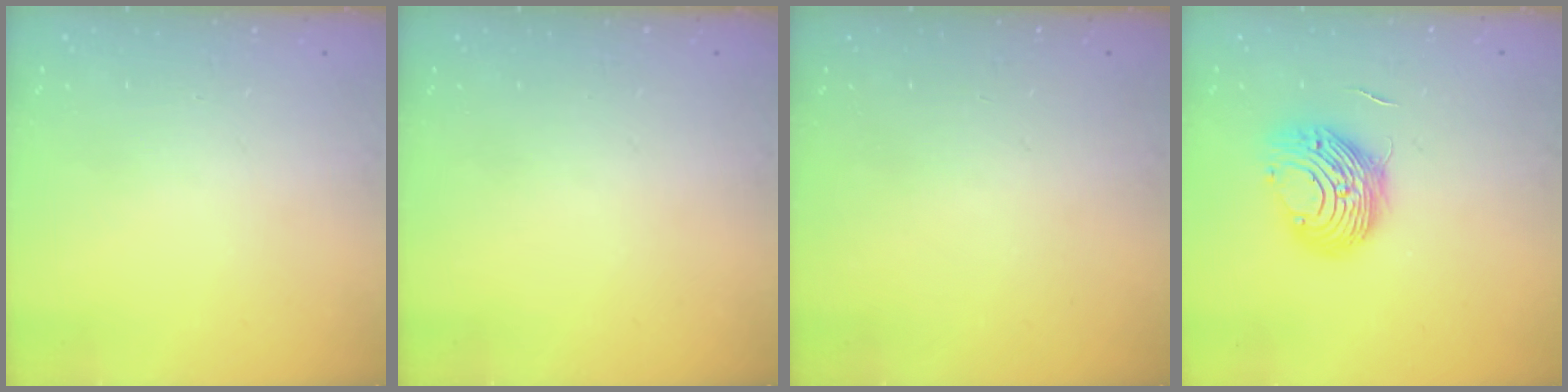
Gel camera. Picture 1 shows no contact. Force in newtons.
{"total": 0.0}
{"total": 0.0}
{"total": 10.4, "press": 10.4, "slide": 0.4}